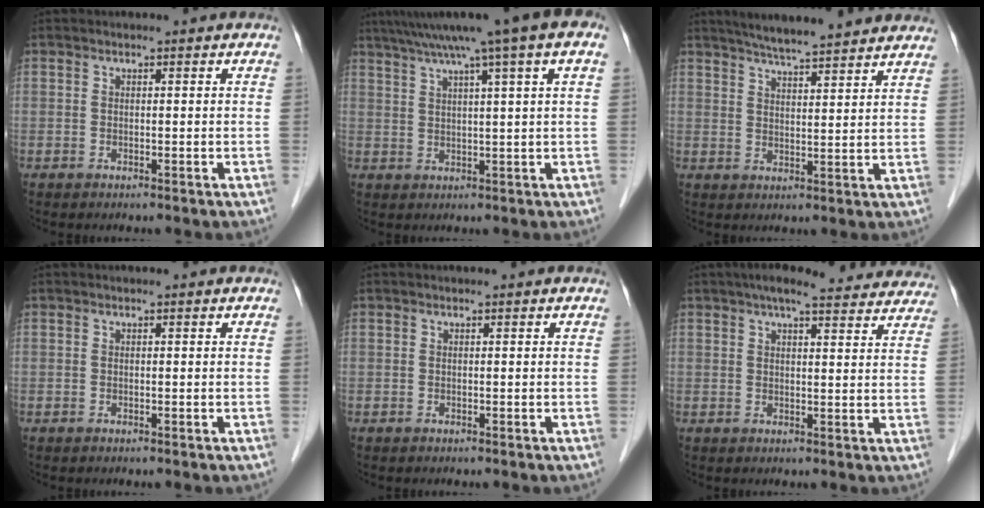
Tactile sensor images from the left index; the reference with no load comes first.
{"total": 12.1, "force": [7.2, -0.8, 9.7], "torque": [-0.150, 0.042, 0.101]}
{"total": 12.9, "force": [11.3, 0.8, 6.1], "torque": [-0.092, 0.022, 0.150]}
{"total": 0.0}
{"total": 0.0}
{"total": 17.8, "force": [16.1, 3.2, 7.0], "torque": [-0.086, 0.028, 0.191]}